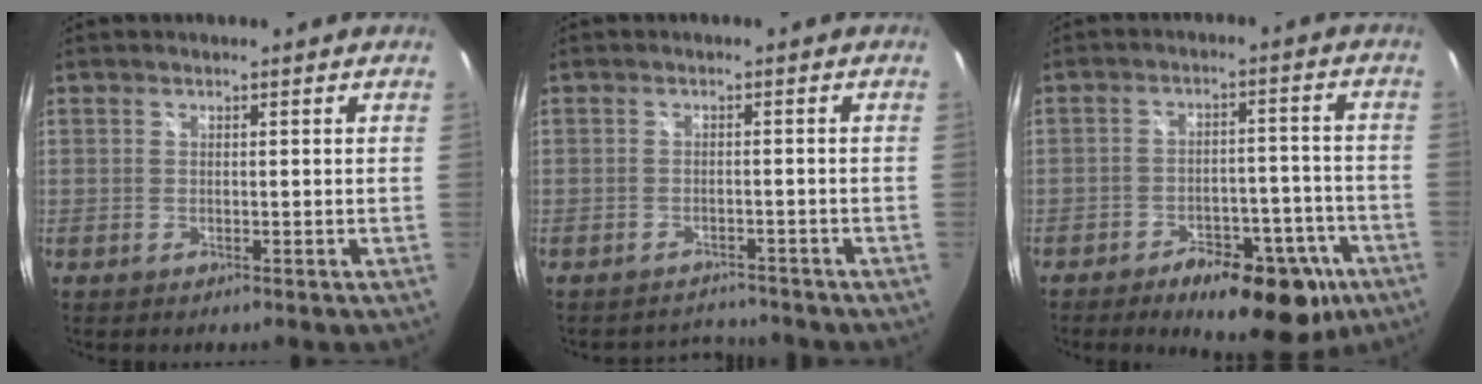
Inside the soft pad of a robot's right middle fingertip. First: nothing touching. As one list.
[{"total": 4.3, "force": [-4.2, 1.1, -0.1], "torque": [-0.006, 0.006, -0.065]}, {"total": 15.4, "force": [-9.6, 7.1, 9.6], "torque": [-0.142, 0.006, -0.120]}]